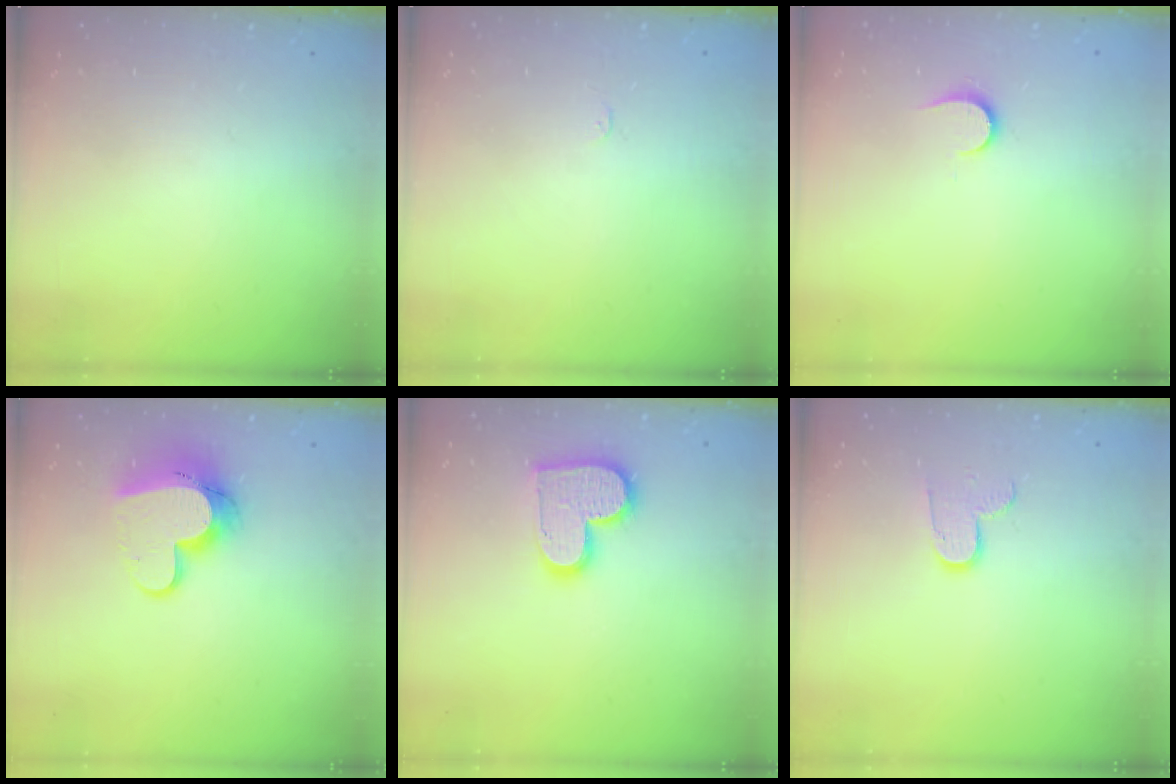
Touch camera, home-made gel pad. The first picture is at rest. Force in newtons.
{"total": 2.4, "press": 2.4, "slide": 0.3}
{"total": 6.7, "press": 6.7, "slide": 0.6}
{"total": 11.5, "press": 11.4, "slide": 1.2}
{"total": 13.8, "press": 13.7, "slide": 1.1}
{"total": 7.6, "press": 7.6, "slide": 0.5}